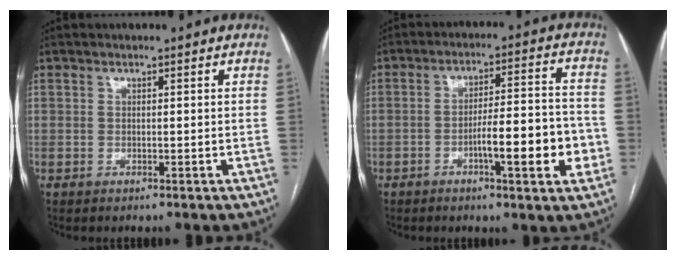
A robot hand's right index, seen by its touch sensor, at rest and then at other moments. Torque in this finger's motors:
{"motor_torque": [1.61, -0.38, 0.81, 0.15]}